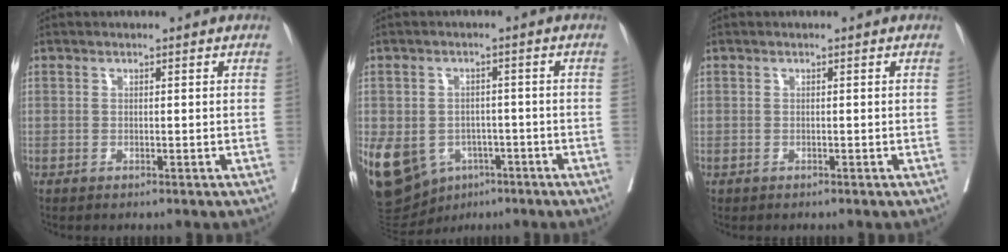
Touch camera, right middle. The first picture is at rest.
{"total": 19.1, "force": [-7.9, 14.8, 9.3], "torque": [-0.257, -0.003, -0.108]}
{"total": 0.0}